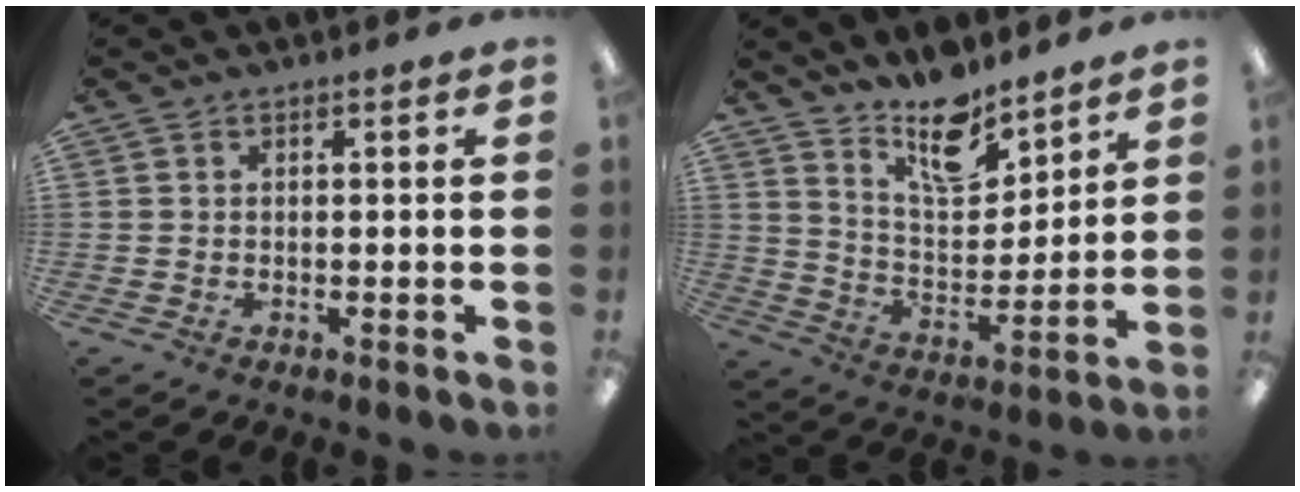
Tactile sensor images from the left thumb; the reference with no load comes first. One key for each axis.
{"total": 14.1, "fx": 11.4, "fy": 5.4, "fz": 6.4, "tx": -0.097, "ty": -0.079, "tz": 0.201}